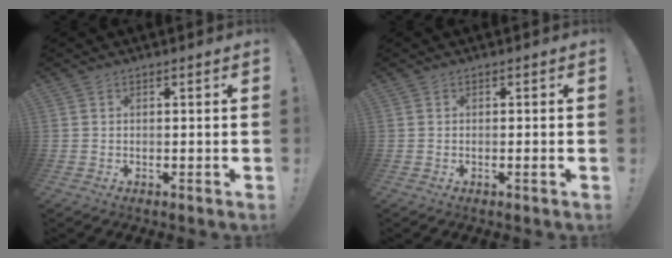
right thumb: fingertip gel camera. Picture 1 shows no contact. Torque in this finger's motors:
{"motor_torque": [-0.03, -0.08, 0.32, 0.07, -0.04]}